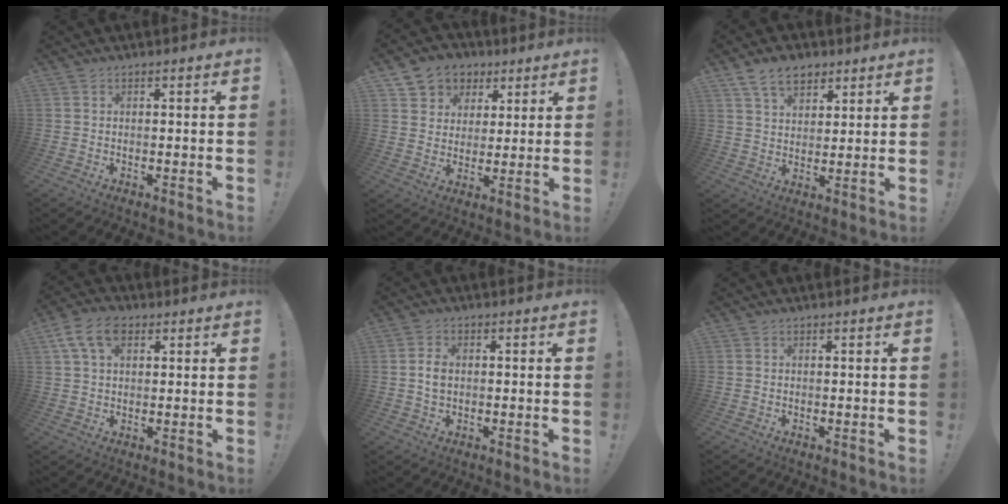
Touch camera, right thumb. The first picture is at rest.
{"total": 7.8, "force": [3.3, 7.0, 1.3], "torque": [-0.018, -0.026, 0.068]}
{"total": 9.4, "force": [6.0, 5.8, 4.4], "torque": [-0.079, -0.018, 0.116]}
{"total": 9.0, "force": [3.6, 5.5, 6.1], "torque": [-0.112, 0.002, 0.069]}
{"total": 3.5, "force": [0.0, 2.2, 2.7], "torque": [-0.040, 0.000, -0.004]}
{"total": 0.0}